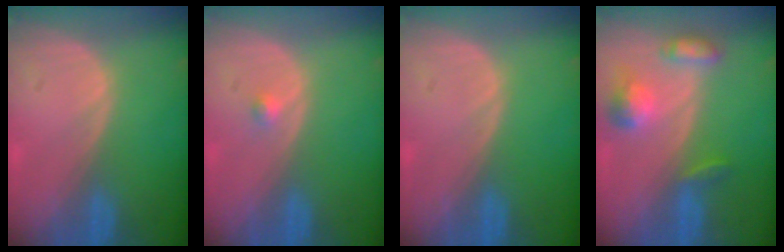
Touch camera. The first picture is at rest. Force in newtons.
{"total": 1.1, "press": 0.9, "slide": 0.5}
{"total": 0.0}
{"total": 5.7, "press": 5.4, "slide": 2.0}